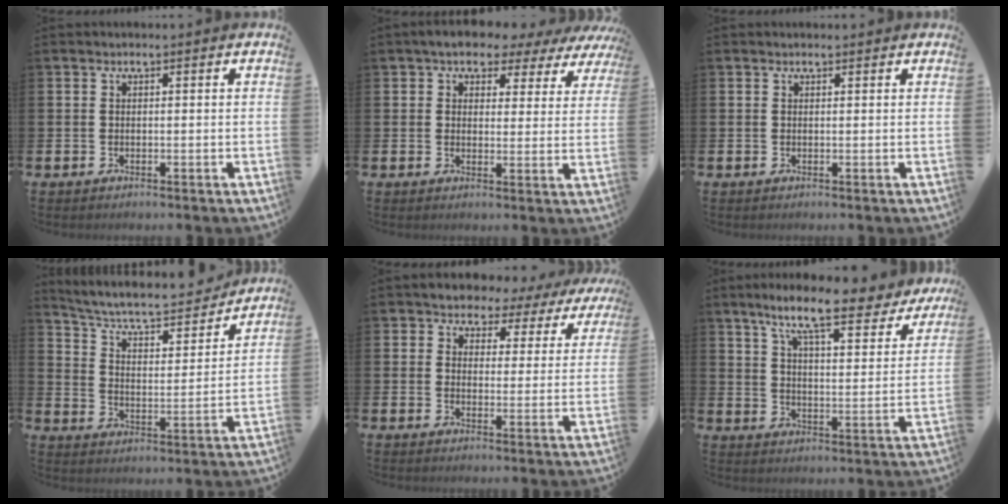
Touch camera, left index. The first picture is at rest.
{"total": 4.9, "force": [4.2, 2.3, 1.1], "torque": [-0.041, -0.022, 0.070]}
{"total": 0.6, "force": [0.6, 0.1, 0.1], "torque": [0.007, -0.003, 0.009]}
{"total": 7.5, "force": [6.8, 1.9, 2.6], "torque": [-0.079, -0.052, 0.111]}
{"total": 3.7, "force": [3.1, 2.0, -0.1], "torque": [-0.017, -0.025, 0.048]}
{"total": 10.2, "force": [8.4, 1.5, 5.6], "torque": [-0.123, -0.041, 0.140]}